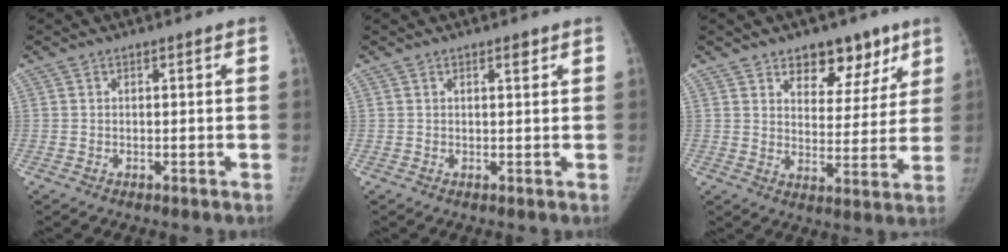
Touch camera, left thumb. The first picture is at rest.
{"total": 1.2, "force": [0.7, 0.4, 0.9], "torque": [-0.010, -0.003, 0.012]}
{"total": 10.9, "force": [7.0, 6.5, 5.3], "torque": [-0.024, -0.036, 0.102]}